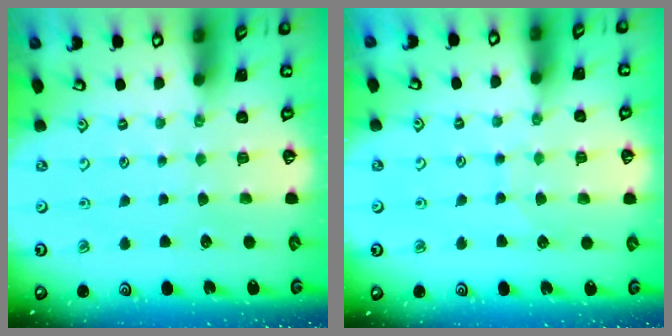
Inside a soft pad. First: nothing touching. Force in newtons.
{"total": 6.2, "press": 6.2, "slide": 0.5}